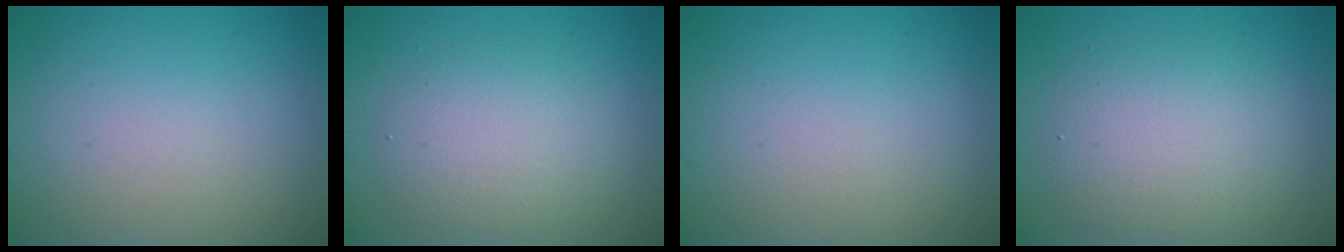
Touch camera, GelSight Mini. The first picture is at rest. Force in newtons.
{"total": 3.5, "press": 3.5, "slide": 0.1}
{"total": 0.0}
{"total": 4.2, "press": 4.2, "slide": 0.1}